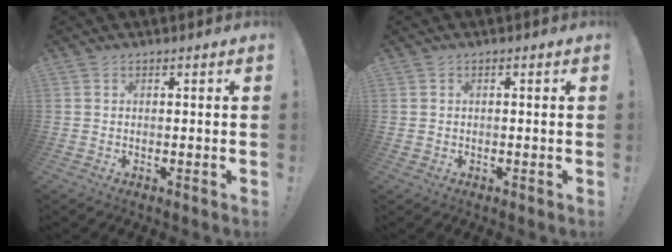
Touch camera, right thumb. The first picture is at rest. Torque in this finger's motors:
{"motor_torque": [0.06, -0.20, 0.05, -0.03, -0.02]}